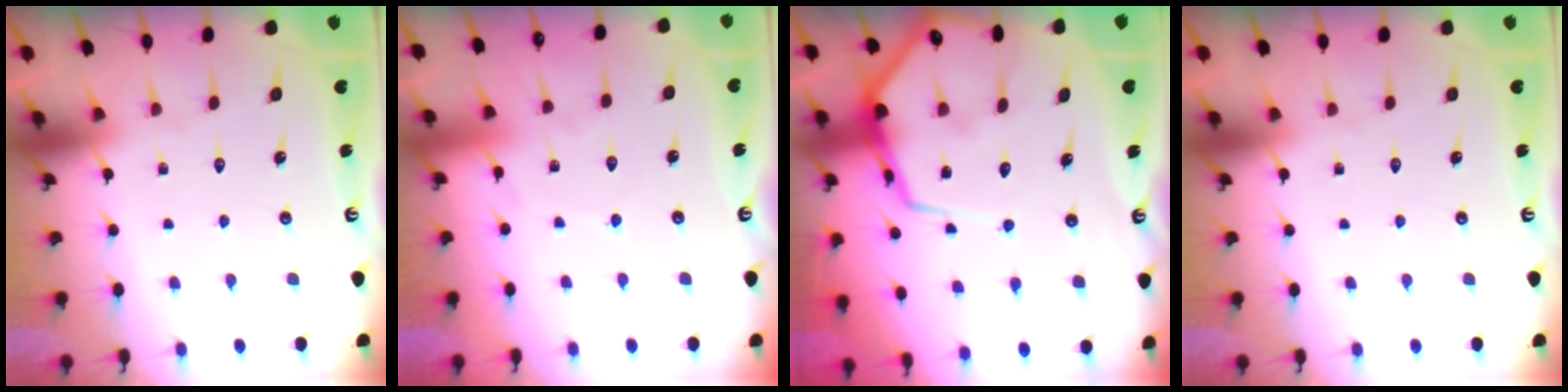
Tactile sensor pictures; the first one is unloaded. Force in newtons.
{"total": 2.9, "press": 2.8, "slide": 0.4}
{"total": 12.4, "press": 12.3, "slide": 1.3}
{"total": 0.0}